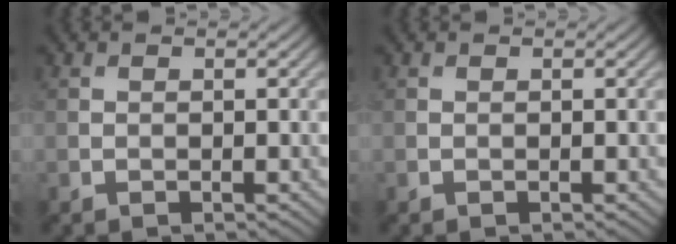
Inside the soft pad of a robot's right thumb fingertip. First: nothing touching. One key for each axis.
{"total": 0.0}